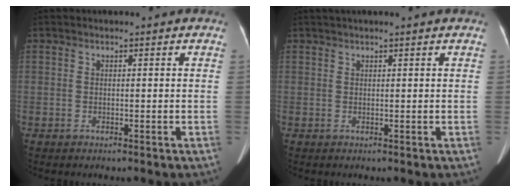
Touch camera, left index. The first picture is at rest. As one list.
[{"total": 3.0, "force": [2.5, -0.5, 1.7], "torque": [-0.020, 0.031, 0.041]}]